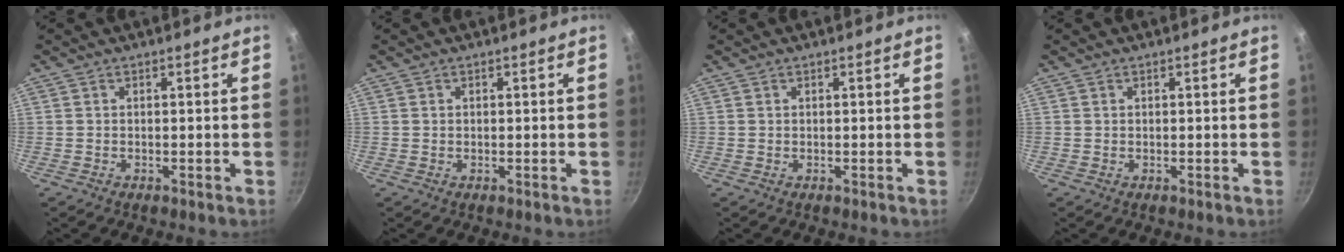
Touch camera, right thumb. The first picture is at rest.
{"total": 0.0}
{"total": 0.0}
{"total": 0.0}